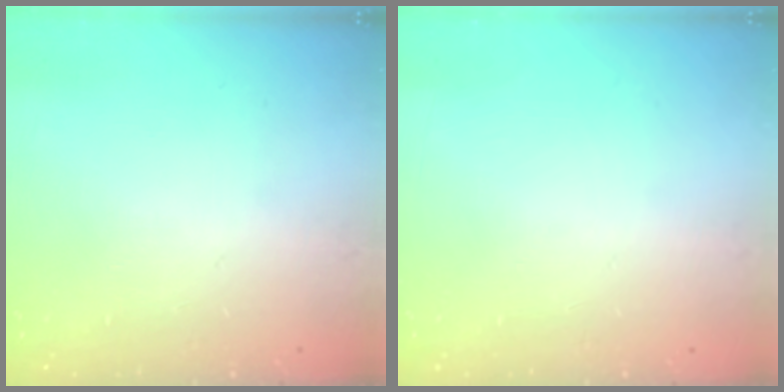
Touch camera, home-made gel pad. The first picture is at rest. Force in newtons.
{"total": 0.0}